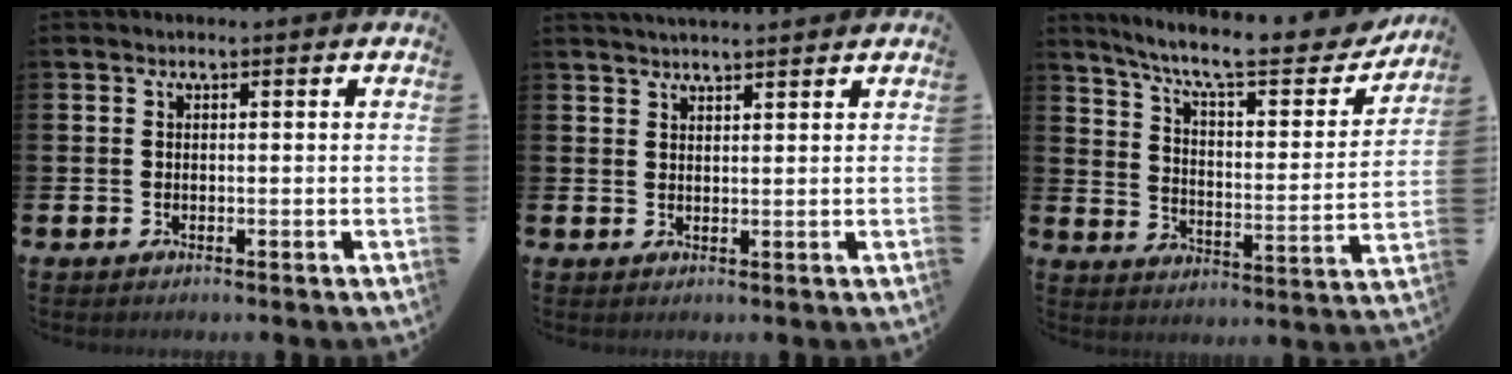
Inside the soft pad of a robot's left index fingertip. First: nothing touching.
{"total": 2.5, "force": [2.5, 0.0, 0.4], "torque": [-0.004, -0.010, 0.043]}
{"total": 10.4, "force": [8.9, 1.8, 5.2], "torque": [-0.124, -0.056, 0.147]}